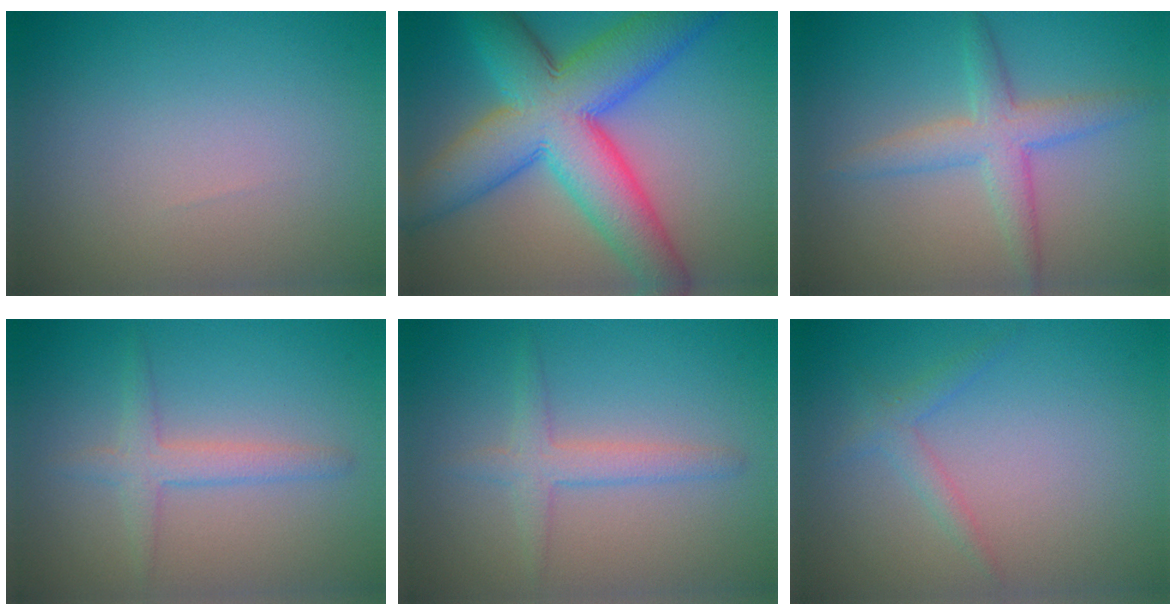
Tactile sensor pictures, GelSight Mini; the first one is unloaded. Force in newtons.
{"total": 11.9, "press": 11.9, "slide": 0.3}
{"total": 3.7, "press": 3.7, "slide": 0.1}
{"total": 2.3, "press": 2.3, "slide": 0.1}
{"total": 2.3, "press": 2.3, "slide": 0.1}
{"total": 1.4, "press": 1.4, "slide": 0.1}